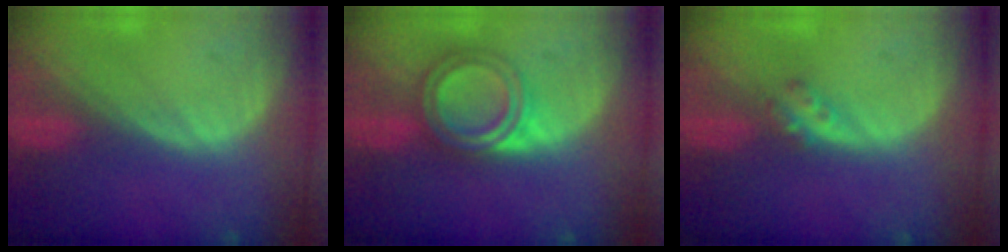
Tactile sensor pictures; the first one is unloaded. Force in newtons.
{"total": 5.6, "press": 5.6, "slide": 0.1}
{"total": 2.5, "press": 2.1, "slide": 1.4}